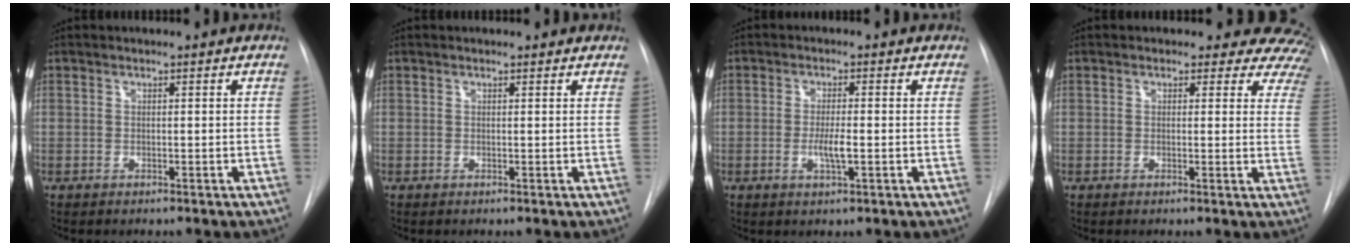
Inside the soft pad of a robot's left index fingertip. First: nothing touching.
{"total": 1.5, "force": [1.4, 0.4, 0.2], "torque": [-0.012, 0.009, 0.011]}
{"total": 3.2, "force": [-0.7, 0.4, 3.1], "torque": [-0.061, -0.004, -0.012]}
{"total": 11.1, "force": [9.8, 5.1, 1.3], "torque": [0.023, -0.031, 0.065]}